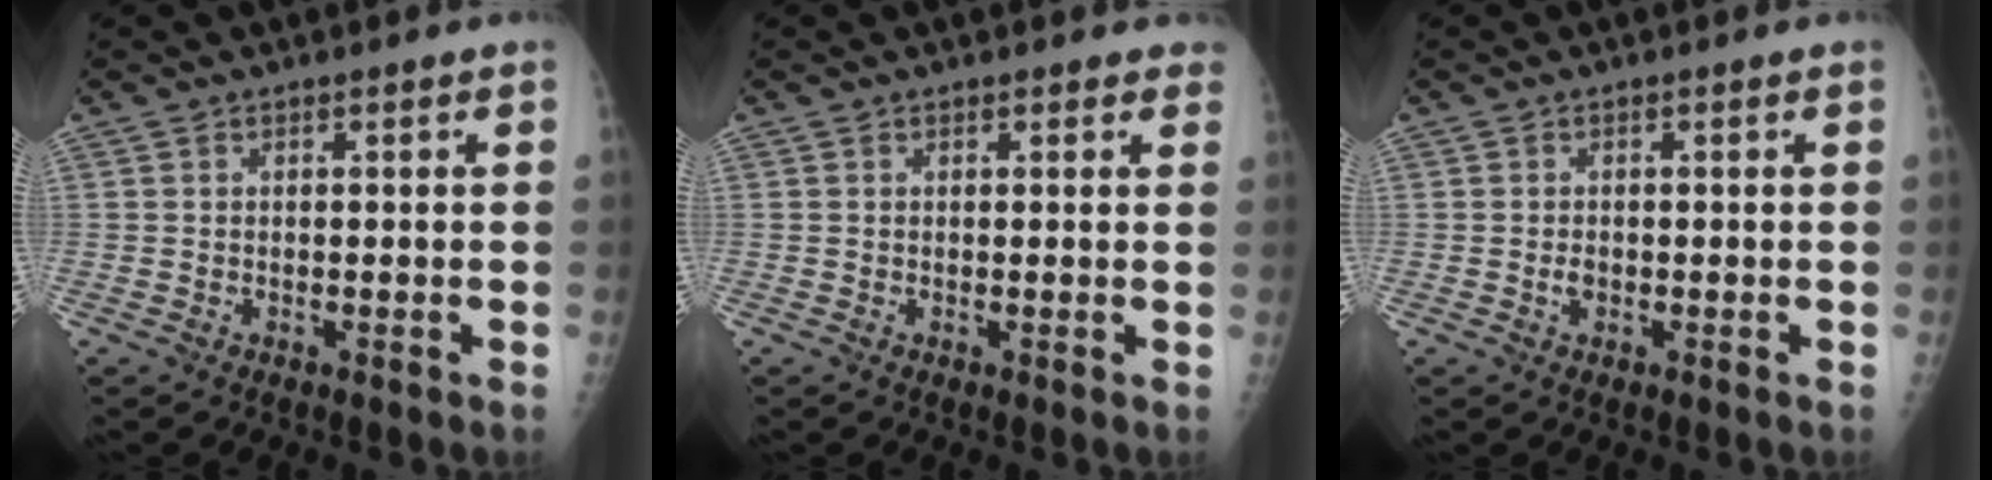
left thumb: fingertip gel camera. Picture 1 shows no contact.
{"total": 2.5, "force": [2.2, 1.1, 0.4], "torque": [0.020, -0.007, 0.010]}
{"total": 1.2, "force": [-0.1, 0.9, 0.8], "torque": [-0.013, 0.001, -0.001]}